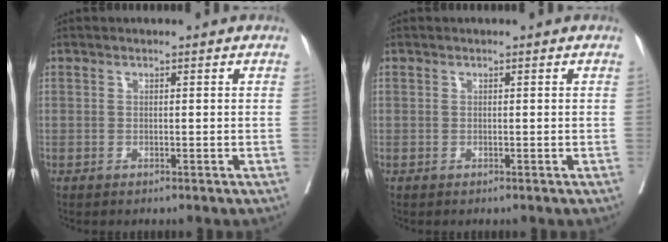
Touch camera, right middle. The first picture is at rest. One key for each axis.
{"total": 0.0}